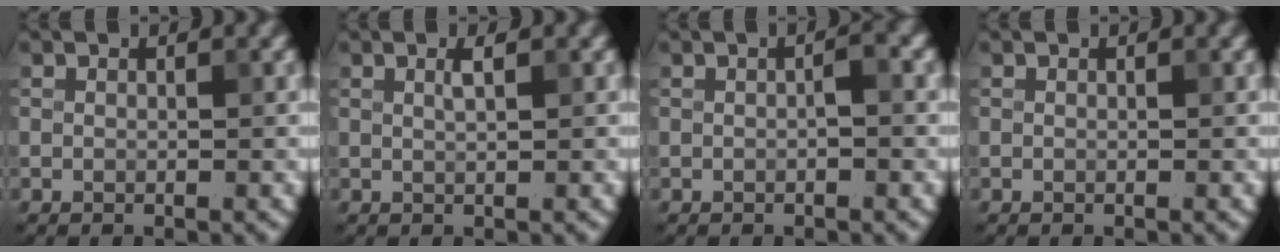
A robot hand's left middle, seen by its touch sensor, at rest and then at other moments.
{"total": 1.1, "force": [0.5, 0.3, 0.9], "torque": [-0.017, 0.004, 0.007]}
{"total": 0.9, "force": [-0.2, 0.2, 0.9], "torque": [-0.017, 0.004, -0.001]}
{"total": 0.0}